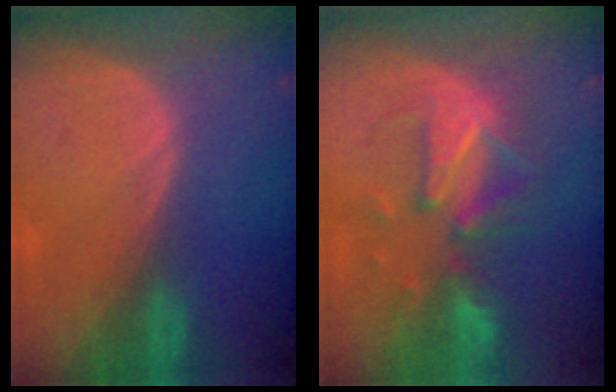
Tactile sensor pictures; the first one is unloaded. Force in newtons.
{"total": 10.0, "press": 8.9, "slide": 4.5}